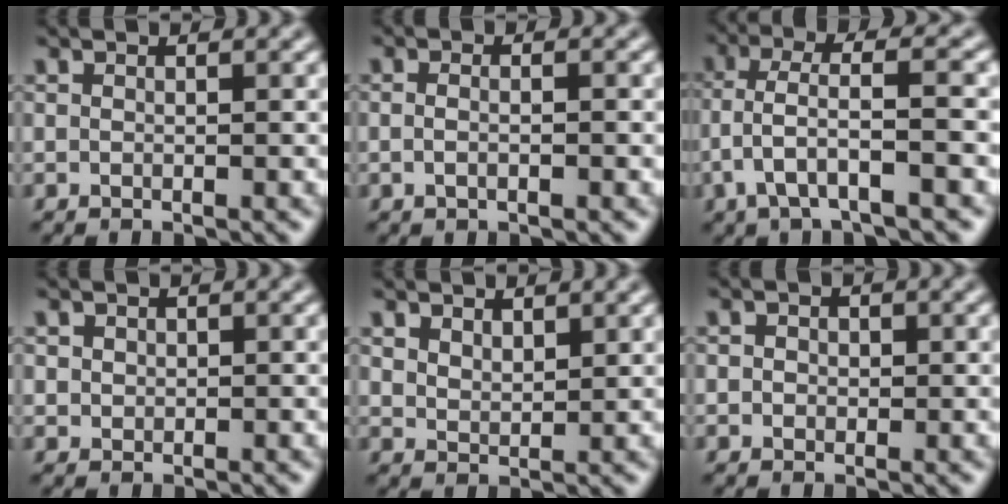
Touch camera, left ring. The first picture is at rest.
{"total": 3.2, "force": [0.6, 1.9, 2.5], "torque": [-0.014, 0.024, -0.024]}
{"total": 4.4, "force": [-1.3, 1.0, 4.1], "torque": [-0.089, 0.012, -0.023]}
{"total": 0.9, "force": [0.3, 0.8, 0.2], "torque": [-0.001, -0.005, 0.010]}
{"total": 2.0, "force": [1.4, 1.1, 0.9], "torque": [-0.023, -0.005, 0.032]}
{"total": 1.7, "force": [0.5, 1.4, 0.8], "torque": [-0.011, 0.008, -0.007]}